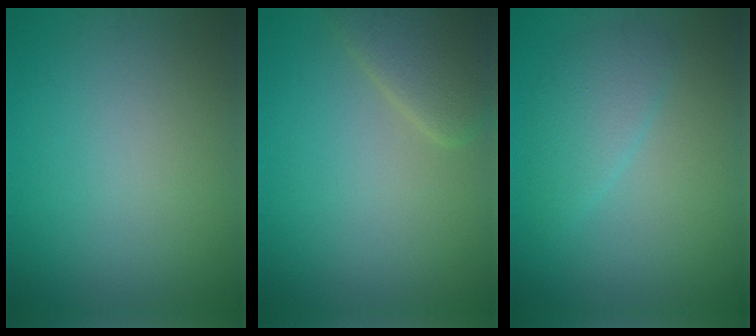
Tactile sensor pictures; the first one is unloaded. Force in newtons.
{"total": 3.0, "press": 3.0, "slide": 0.3}
{"total": 2.5, "press": 2.5, "slide": 0.2}